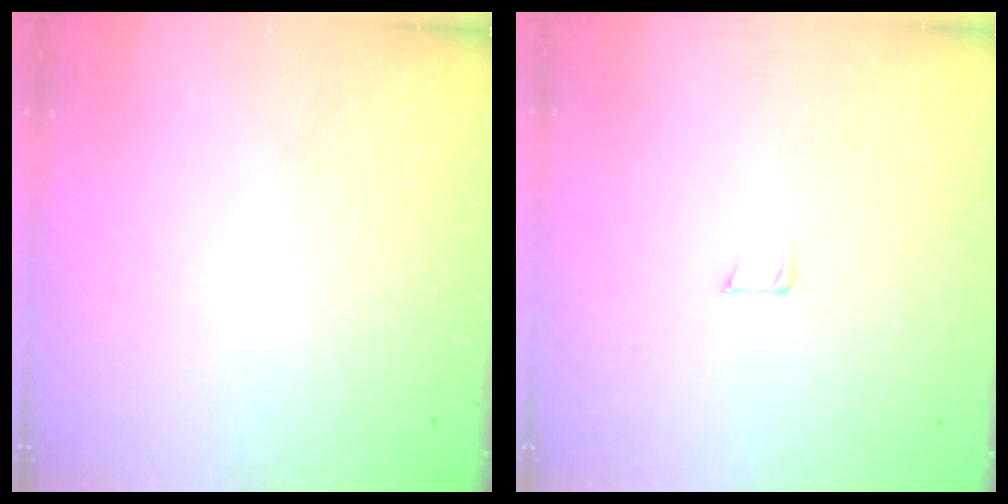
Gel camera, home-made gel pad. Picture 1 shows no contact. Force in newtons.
{"total": 4.4, "press": 4.4, "slide": 0.3}